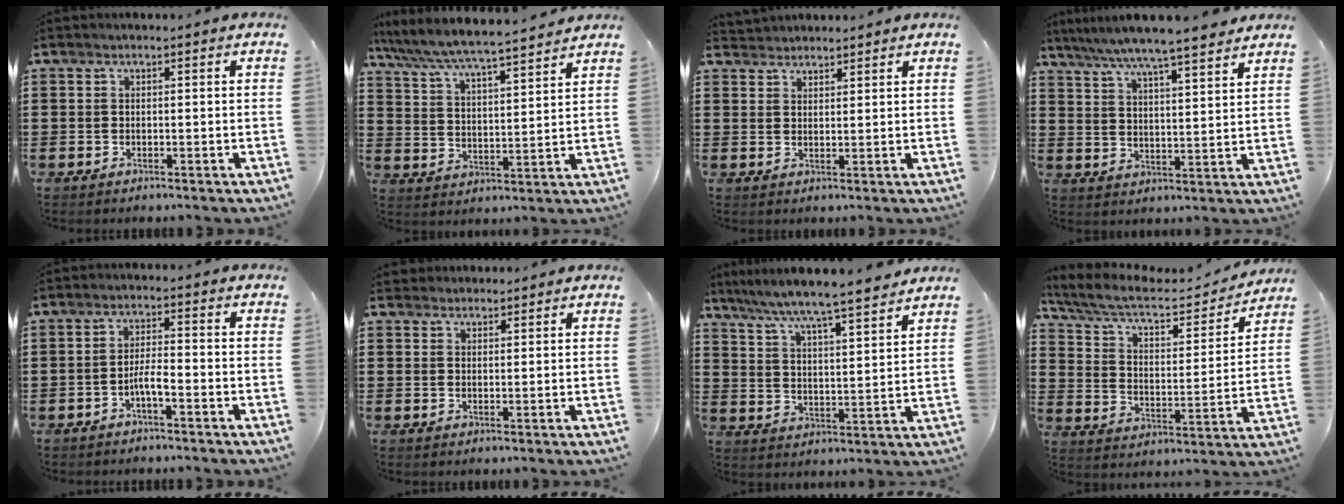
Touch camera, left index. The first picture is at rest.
{"total": 5.9, "force": [5.6, -0.3, 1.8], "torque": [-0.060, -0.041, 0.091]}
{"total": 2.2, "force": [2.1, 0.5, -0.3], "torque": [0.000, 0.000, 0.042]}
{"total": 6.1, "force": [5.6, -0.4, 2.5], "torque": [-0.070, -0.034, 0.094]}
{"total": 3.3, "force": [-1.8, 0.5, 2.7], "torque": [-0.057, 0.003, -0.035]}
{"total": 1.7, "force": [1.5, 0.7, 0.0], "torque": [-0.004, 0.002, 0.032]}
{"total": 5.7, "force": [5.3, -0.6, 2.0], "torque": [-0.064, -0.040, 0.084]}
{"total": 7.7, "force": [6.3, 2.0, 3.9], "torque": [-0.104, -0.035, 0.105]}